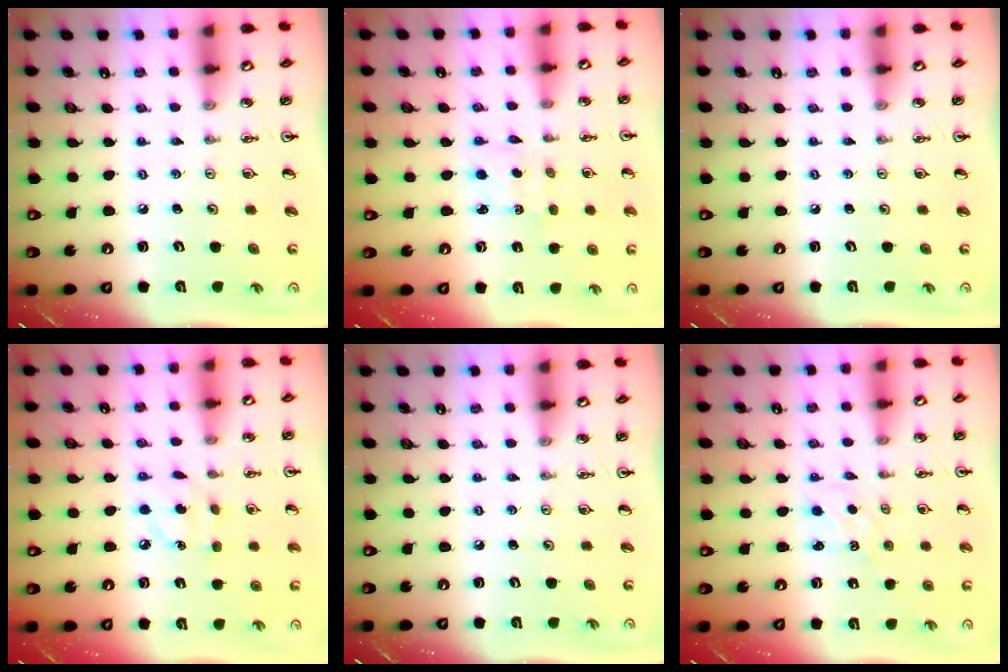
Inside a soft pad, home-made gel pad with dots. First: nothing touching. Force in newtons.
{"total": 1.7, "press": 1.5, "slide": 0.8}
{"total": 0.0}
{"total": 4.4, "press": 4.3, "slide": 0.5}
{"total": 0.0}
{"total": 2.3, "press": 2.3, "slide": 0.4}